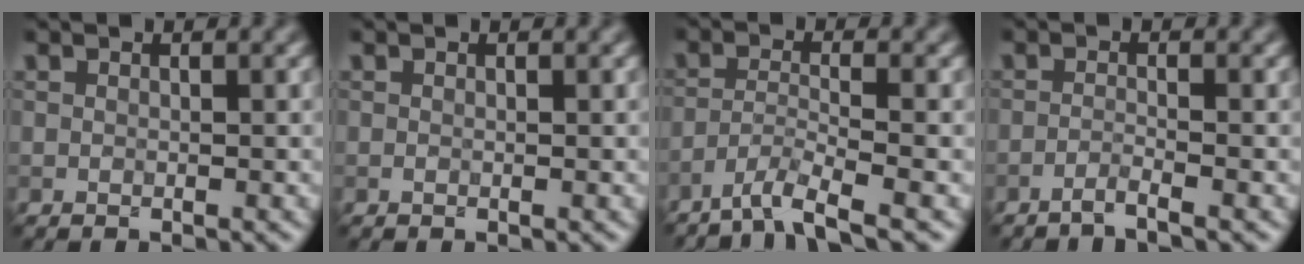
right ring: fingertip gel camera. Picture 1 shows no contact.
{"total": 0.0}
{"total": 3.7, "force": [-2.9, 0.3, 2.3], "torque": [-0.043, 0.000, -0.067]}
{"total": 1.4, "force": [-1.1, 0.0, 0.9], "torque": [-0.012, 0.002, -0.032]}